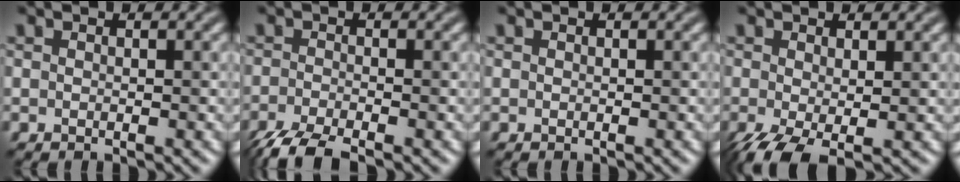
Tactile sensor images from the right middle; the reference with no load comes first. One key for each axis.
{"total": 4.1, "fx": -3.2, "fy": 0.8, "fz": 2.4, "tx": -0.046, "ty": -0.010, "tz": -0.068}
{"total": 0.0}
{"total": 4.1, "fx": -1.5, "fy": 1.8, "fz": 3.3, "tx": -0.080, "ty": -0.012, "tz": -0.030}